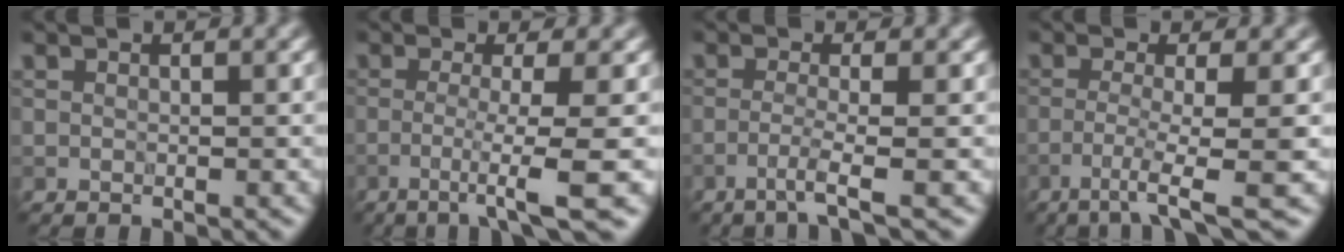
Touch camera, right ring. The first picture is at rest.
{"total": 5.4, "force": [-2.1, 0.4, 5.0], "torque": [-0.076, -0.001, -0.046]}
{"total": 2.4, "force": [-1.2, 0.1, 2.1], "torque": [-0.034, 0.003, -0.039]}
{"total": 4.3, "force": [-1.9, 0.4, 3.8], "torque": [-0.064, 0.000, -0.045]}